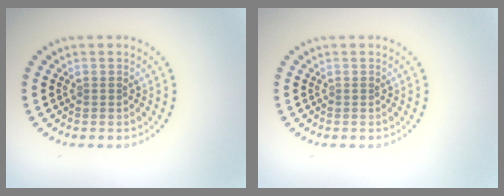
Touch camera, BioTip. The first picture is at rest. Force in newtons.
{"total": 0.0}